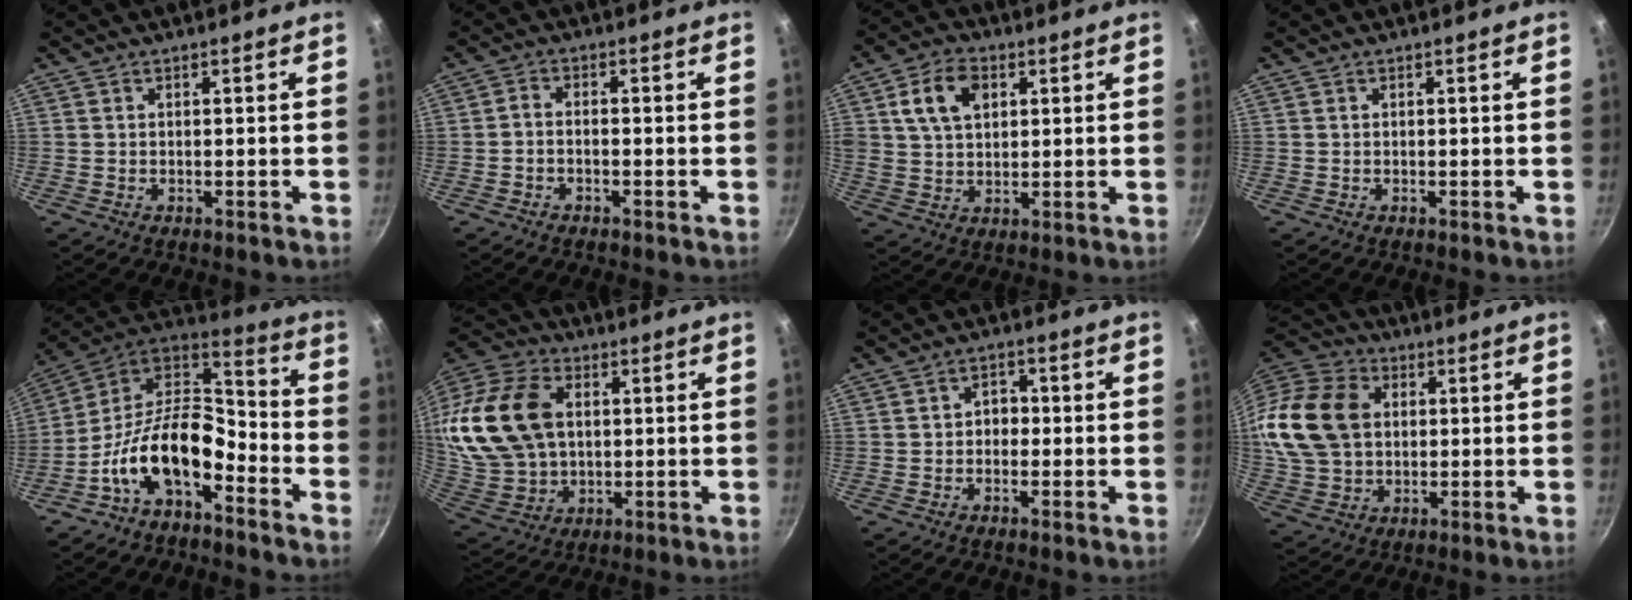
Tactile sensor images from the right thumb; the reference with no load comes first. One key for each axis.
{"total": 2.0, "fx": -1.3, "fy": 0.9, "fz": 1.2, "tx": -0.028, "ty": 0.016, "tz": -0.029}
{"total": 9.7, "fx": 3.1, "fy": 6.6, "fz": 6.4, "tx": -0.102, "ty": 0.002, "tz": 0.051}
{"total": 0.0}
{"total": 16.8, "fx": -7.1, "fy": 9.2, "fz": 12.2, "tx": -0.202, "ty": 0.073, "tz": -0.146}
{"total": 23.2, "fx": 3.7, "fy": 16.5, "fz": 15.8, "tx": -0.310, "ty": 0.012, "tz": 0.076}
{"total": 3.1, "fx": -0.5, "fy": 2.6, "fz": 1.7, "tx": -0.001, "ty": 0.010, "tz": -0.013}
{"total": 18.6, "fx": 2.8, "fy": 14.4, "fz": 11.5, "tx": -0.208, "ty": 0.020, "tz": 0.051}